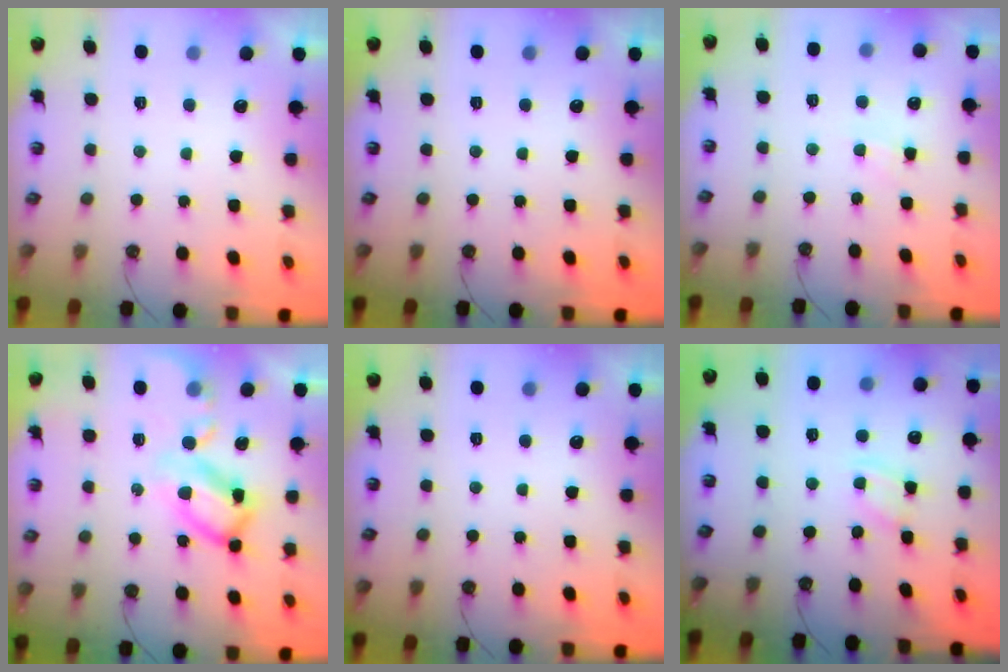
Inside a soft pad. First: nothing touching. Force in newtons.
{"total": 0.0}
{"total": 1.9, "press": 1.9, "slide": 0.3}
{"total": 14.5, "press": 14.5, "slide": 1.3}
{"total": 0.0}
{"total": 1.8, "press": 1.8, "slide": 0.3}